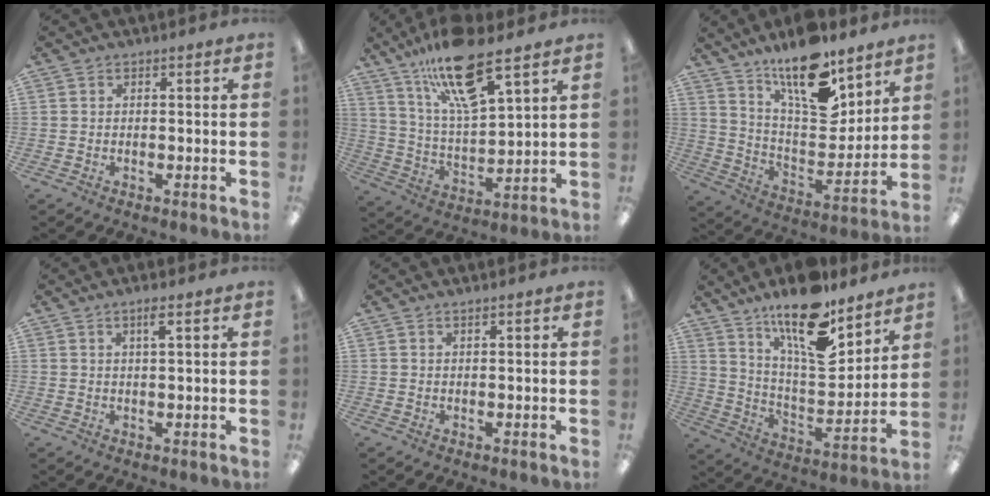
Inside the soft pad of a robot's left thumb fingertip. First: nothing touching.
{"total": 17.0, "force": [11.8, 4.5, 11.4], "torque": [-0.205, -0.055, 0.197]}
{"total": 17.1, "force": [12.9, 6.2, 9.3], "torque": [-0.156, -0.092, 0.222]}
{"total": 2.7, "force": [1.7, 0.2, 2.1], "torque": [-0.037, -0.001, 0.026]}
{"total": 0.9, "force": [0.6, 0.0, 0.6], "torque": [-0.012, 0.000, 0.010]}
{"total": 17.9, "force": [12.8, 6.0, 11.0], "torque": [-0.187, -0.085, 0.218]}